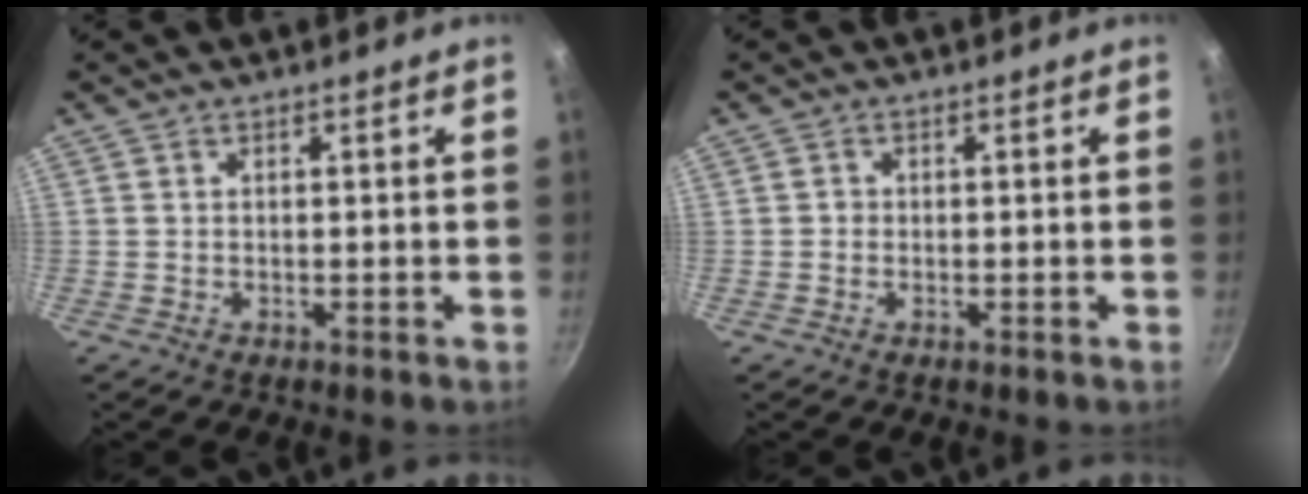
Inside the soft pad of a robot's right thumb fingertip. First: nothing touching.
{"total": 0.8, "force": [-0.1, 0.8, 0.2], "torque": [-0.001, 0.003, -0.004]}